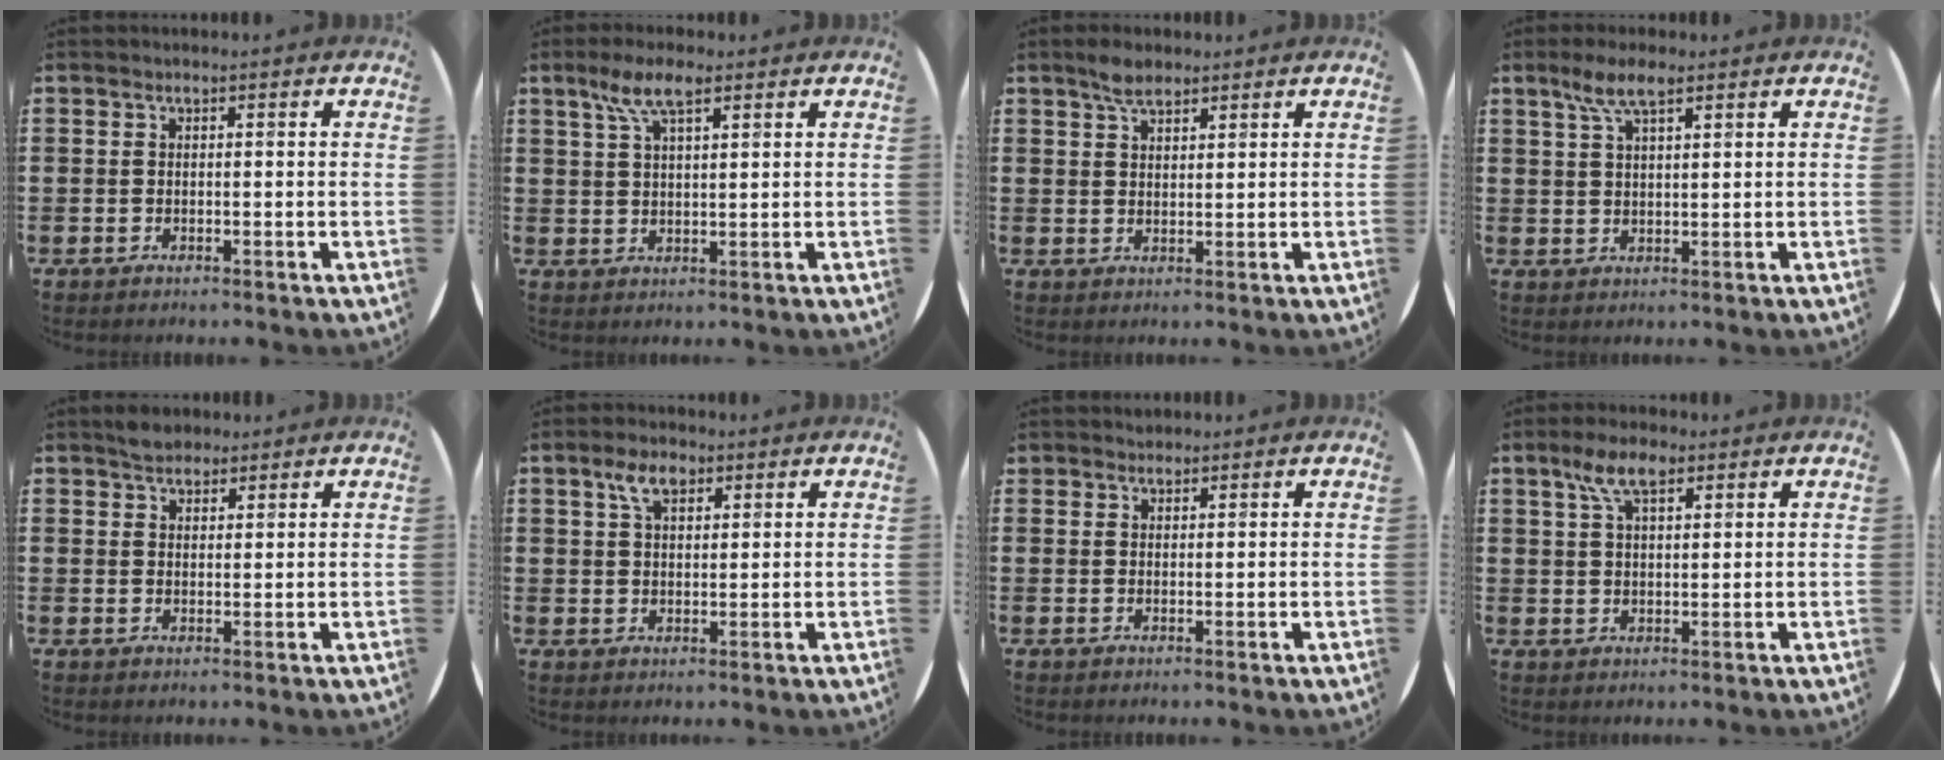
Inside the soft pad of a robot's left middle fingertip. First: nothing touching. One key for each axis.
{"total": 5.8, "fx": 3.5, "fy": 1.9, "fz": 4.2, "tx": -0.091, "ty": 0.010, "tz": 0.061}
{"total": 3.1, "fx": 2.5, "fy": 1.2, "fz": 1.4, "tx": -0.022, "ty": 0.002, "tz": 0.044}
{"total": 5.2, "fx": 3.3, "fy": 1.4, "fz": 3.8, "tx": -0.081, "ty": 0.009, "tz": 0.057}
{"total": 2.6, "fx": 2.3, "fy": 1.0, "fz": 0.0, "tx": 0.003, "ty": 0.001, "tz": 0.045}
{"total": 4.2, "fx": 2.7, "fy": 2.2, "fz": 2.4, "tx": -0.047, "ty": 0.007, "tz": 0.046}
{"total": 1.2, "fx": 1.1, "fy": 0.4, "fz": -0.2, "tx": 0.003, "ty": 0.003, "tz": 0.022}
{"total": 5.8, "fx": 3.5, "fy": 2.2, "fz": 4.0, "tx": -0.079, "ty": 0.007, "tz": 0.060}